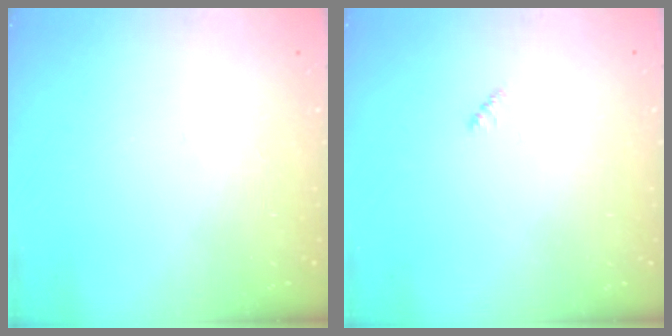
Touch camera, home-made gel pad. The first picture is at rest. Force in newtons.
{"total": 2.4, "press": 2.4, "slide": 0.5}